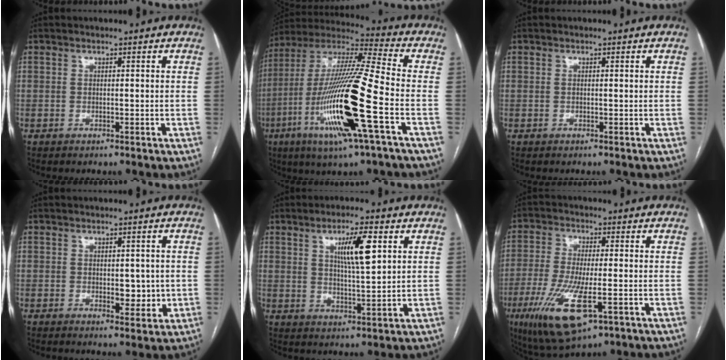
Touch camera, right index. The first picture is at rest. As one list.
[{"total": 22.3, "force": [-7.0, 0.7, 21.2], "torque": [-0.442, -0.028, -0.135]}, {"total": 0.0}, {"total": 3.9, "force": [-0.3, 1.9, 3.3], "torque": [-0.040, -0.003, 0.004]}, {"total": 7.9, "force": [3.0, 1.1, 7.2], "torque": [-0.126, 0.001, 0.052]}, {"total": 13.0, "force": [-5.0, 3.1, 11.6], "torque": [-0.237, -0.033, -0.078]}]